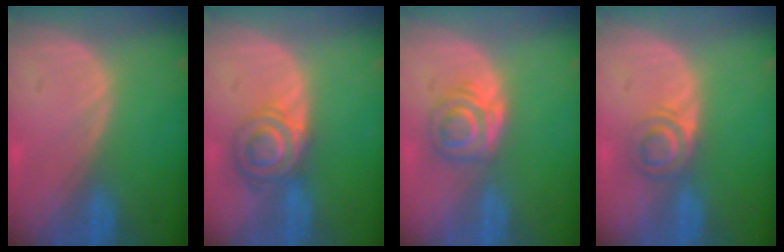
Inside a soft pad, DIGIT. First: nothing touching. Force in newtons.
{"total": 7.1, "press": 6.0, "slide": 3.8}
{"total": 5.2, "press": 4.8, "slide": 2.1}
{"total": 4.0, "press": 3.9, "slide": 0.8}